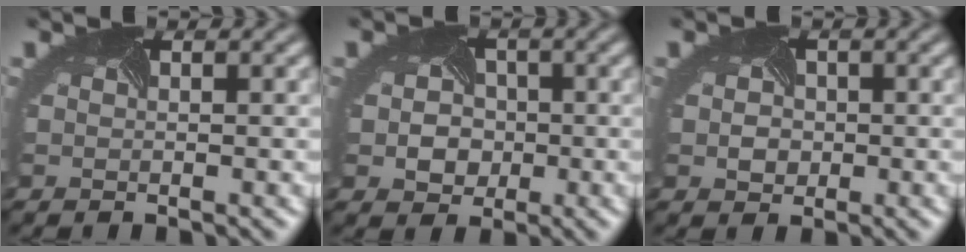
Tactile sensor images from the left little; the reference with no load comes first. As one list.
[{"total": 3.5, "force": [-0.3, 3.0, 1.7], "torque": [-0.020, 0.003, -0.004]}, {"total": 1.6, "force": [-0.2, 1.5, 0.6], "torque": [-0.009, 0.000, -0.006]}]